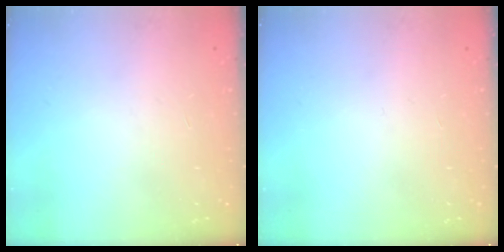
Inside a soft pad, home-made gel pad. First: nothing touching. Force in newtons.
{"total": 0.0}